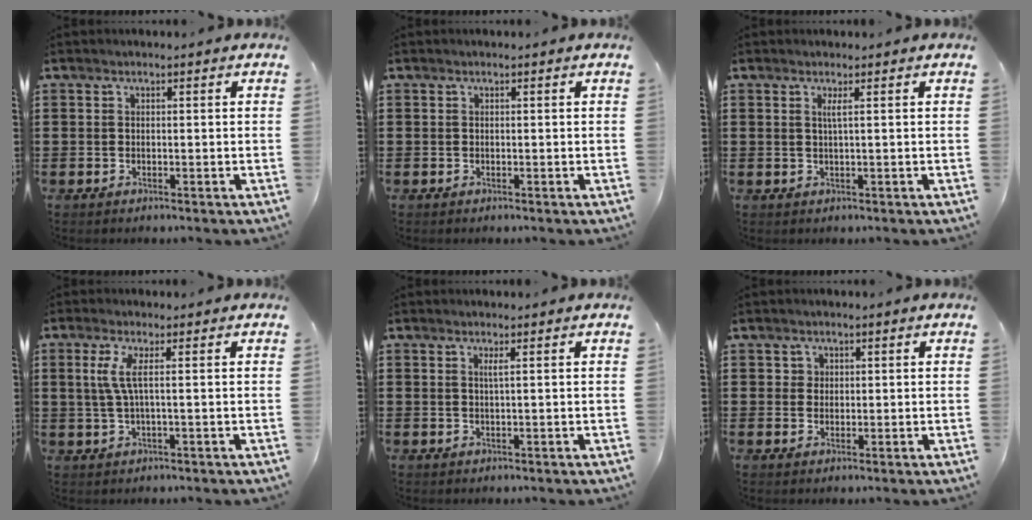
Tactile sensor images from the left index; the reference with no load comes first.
{"total": 0.0}
{"total": 1.4, "force": [0.5, -0.2, 1.3], "torque": [-0.026, -0.003, 0.007]}
{"total": 3.9, "force": [0.6, 0.1, 3.8], "torque": [-0.090, -0.010, 0.004]}
{"total": 1.2, "force": [0.4, -0.2, 1.0], "torque": [-0.021, -0.004, 0.007]}
{"total": 0.7, "force": [0.2, 0.7, 0.2], "torque": [-0.005, 0.005, 0.005]}